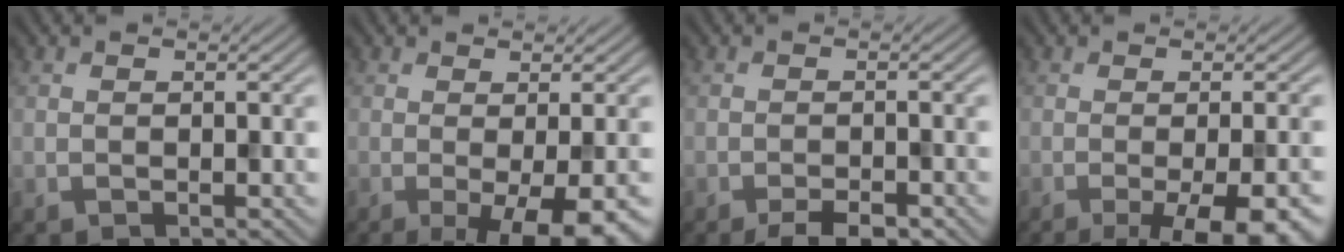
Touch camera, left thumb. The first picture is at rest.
{"total": 8.2, "force": [-2.7, 2.3, 7.4], "torque": [-0.102, -0.008, -0.031]}
{"total": 3.8, "force": [-2.7, 1.1, 2.4], "torque": [-0.036, 0.001, -0.042]}
{"total": 11.1, "force": [-4.9, 3.3, 9.4], "torque": [-0.102, -0.002, -0.060]}